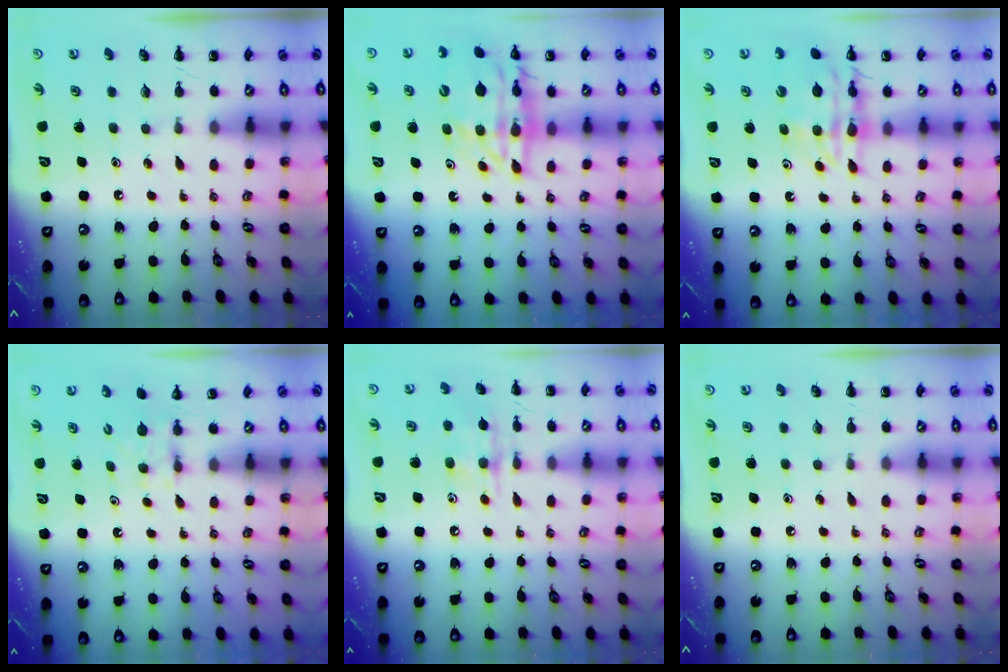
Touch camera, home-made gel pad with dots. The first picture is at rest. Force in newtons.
{"total": 17.7, "press": 17.4, "slide": 3.3}
{"total": 13.0, "press": 12.6, "slide": 3.1}
{"total": 3.5, "press": 3.2, "slide": 1.4}
{"total": 9.6, "press": 9.6, "slide": 0.5}
{"total": 0.0}